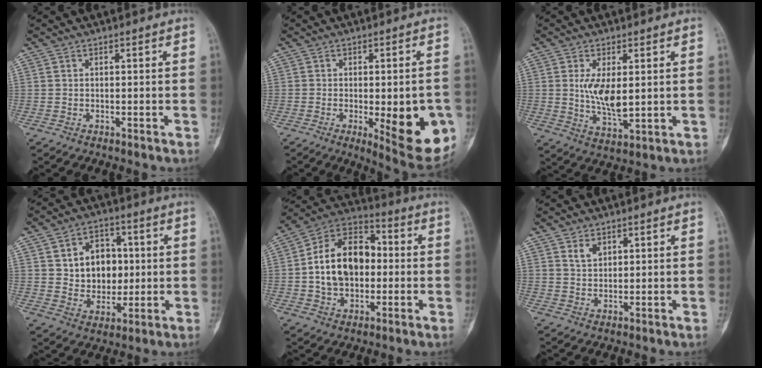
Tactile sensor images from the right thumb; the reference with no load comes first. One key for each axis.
{"total": 14.4, "fx": -3.6, "fy": 5.0, "fz": 13.0, "tx": -0.144, "ty": -0.006, "tz": -0.033}
{"total": 7.9, "fx": 1.1, "fy": 3.5, "fz": 7.0, "tx": -0.123, "ty": -0.020, "tz": 0.028}
{"total": 11.4, "fx": 1.9, "fy": 9.0, "fz": 6.8, "tx": -0.049, "ty": -0.002, "tz": 0.036}
{"total": 16.6, "fx": 0.0, "fy": 11.5, "fz": 11.9, "tx": -0.169, "ty": 0.030, "tz": -0.008}
{"total": 2.8, "fx": 1.6, "fy": 1.7, "fz": 1.4, "tx": -0.016, "ty": -0.011, "tz": 0.035}